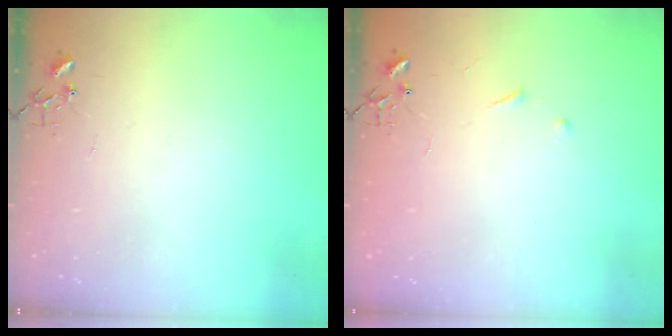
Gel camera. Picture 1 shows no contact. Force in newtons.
{"total": 4.0, "press": 3.9, "slide": 0.6}